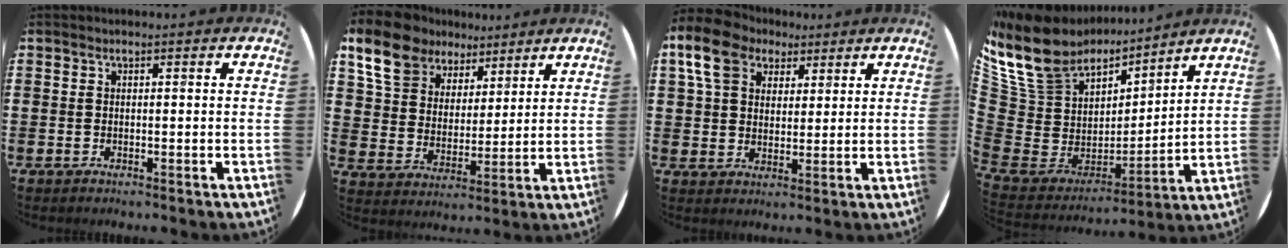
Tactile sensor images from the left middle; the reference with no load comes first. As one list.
[{"total": 10.4, "force": [7.9, 6.1, 2.9], "torque": [-0.093, -0.018, 0.150]}, {"total": 7.7, "force": [4.9, 5.3, 2.7], "torque": [-0.071, 0.010, 0.092]}, {"total": 12.1, "force": [9.1, 7.1, 3.4], "torque": [-0.134, -0.060, 0.171]}]